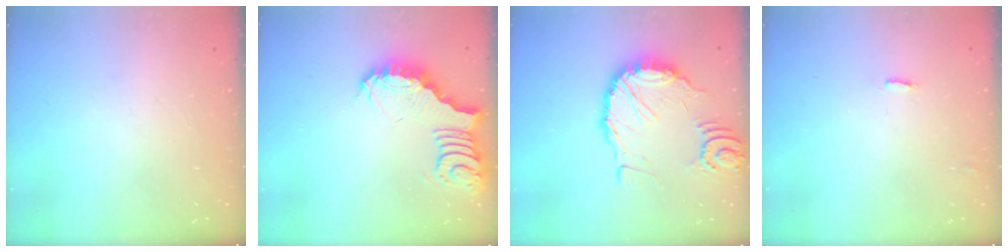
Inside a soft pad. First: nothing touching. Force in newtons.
{"total": 3.6, "press": 3.6, "slide": 0.6}
{"total": 14.6, "press": 14.5, "slide": 1.9}
{"total": 1.9, "press": 1.9, "slide": 0.1}